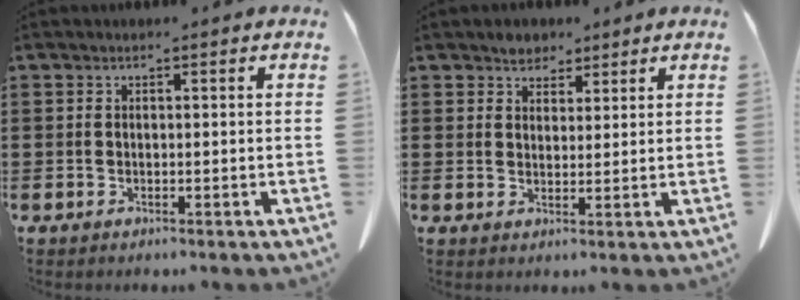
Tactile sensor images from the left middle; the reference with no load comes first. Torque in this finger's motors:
{"motor_torque": [1.14, 1.00, 0.07, 0.02]}